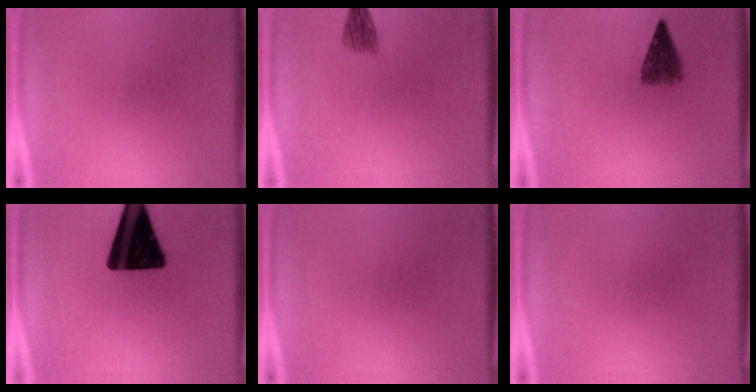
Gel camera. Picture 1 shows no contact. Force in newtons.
{"total": 2.4}
{"total": 3.9}
{"total": 18.5}
{"total": 0.0}
{"total": 0.0}